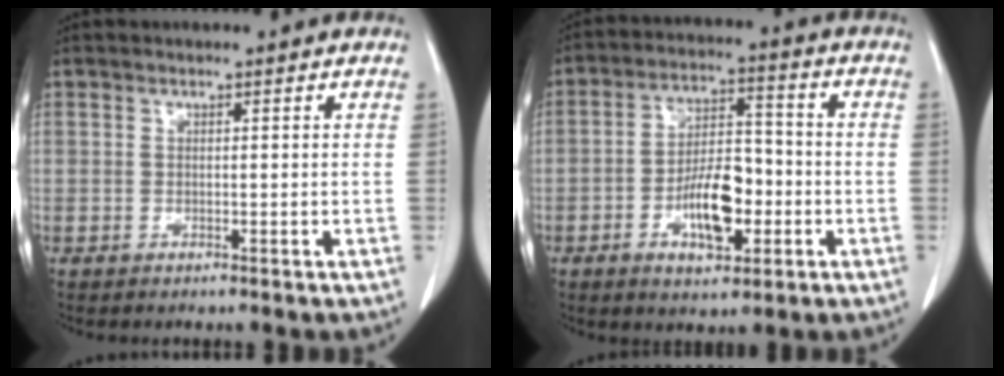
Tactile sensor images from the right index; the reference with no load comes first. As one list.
[{"total": 10.0, "force": [-3.2, 4.2, 8.5], "torque": [-0.155, 0.012, -0.052]}]